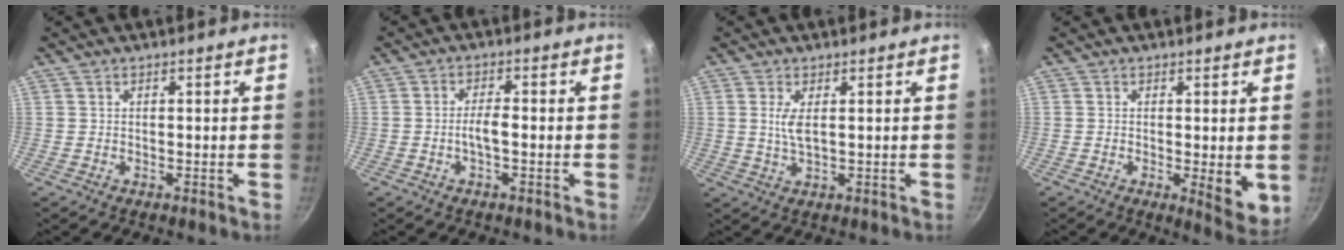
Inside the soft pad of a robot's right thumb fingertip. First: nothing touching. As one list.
[{"total": 3.3, "force": [-0.9, 1.0, 3.0], "torque": [-0.055, 0.016, -0.019]}, {"total": 3.6, "force": [0.8, 1.3, 3.2], "torque": [-0.066, -0.008, 0.017]}, {"total": 6.3, "force": [-0.4, 2.1, 6.0], "torque": [-0.074, -0.018, -0.004]}]